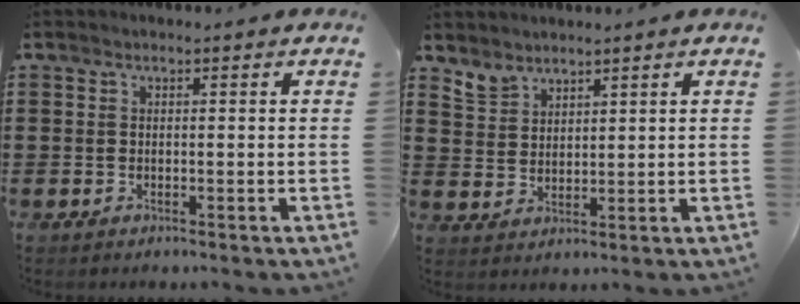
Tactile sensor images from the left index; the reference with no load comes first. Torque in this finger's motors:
{"motor_torque": [0.90, -1.24, 0.13, 0.03]}